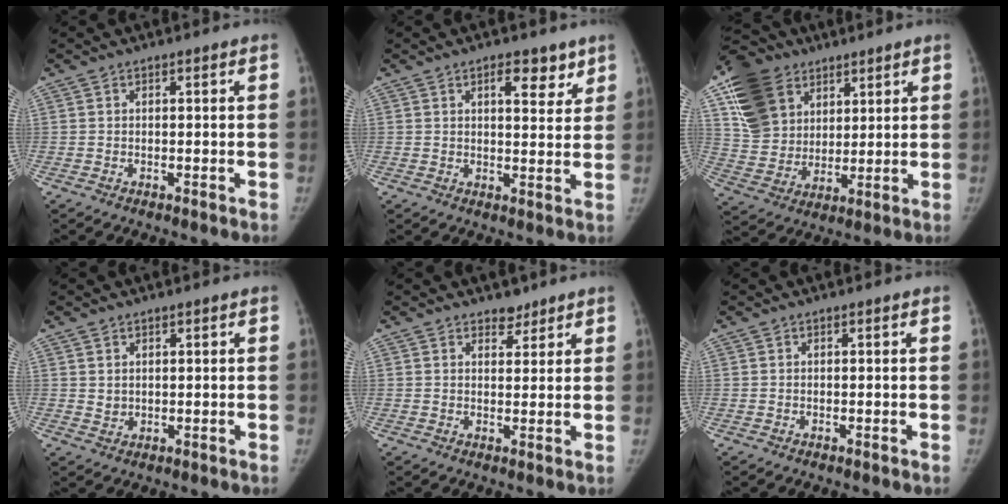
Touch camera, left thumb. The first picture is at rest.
{"total": 5.8, "force": [3.5, 2.6, 3.9], "torque": [-0.030, -0.020, 0.048]}
{"total": 16.9, "force": [8.0, 12.8, 7.5], "torque": [-0.126, -0.012, 0.151]}
{"total": 1.9, "force": [1.0, 1.5, 0.5], "torque": [0.003, -0.008, 0.019]}
{"total": 2.7, "force": [2.2, 1.5, 0.5], "torque": [0.011, -0.015, 0.030]}
{"total": 0.0}